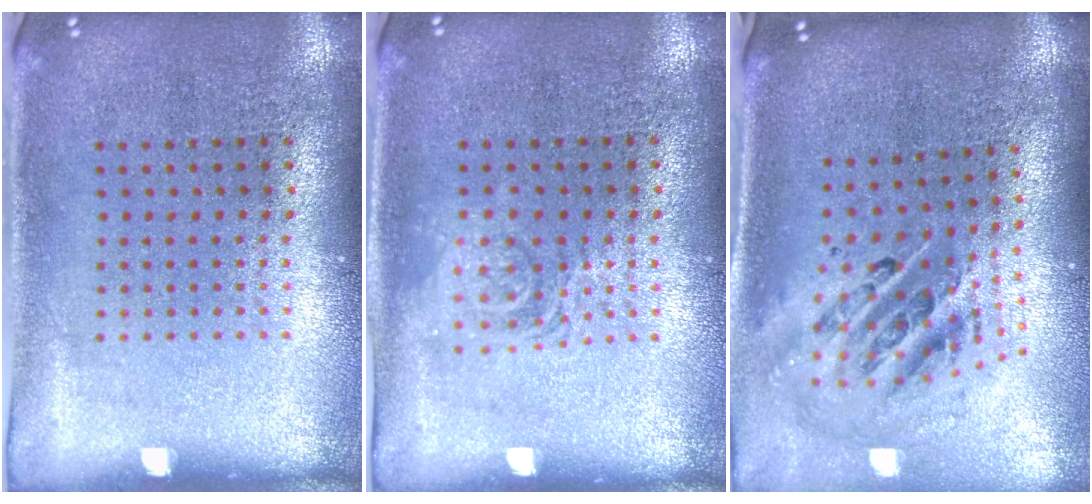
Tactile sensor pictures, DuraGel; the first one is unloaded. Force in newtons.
{"total": 1.1, "press": 1.1, "slide": 0.3}
{"total": 1.9, "press": 1.5, "slide": 1.2}